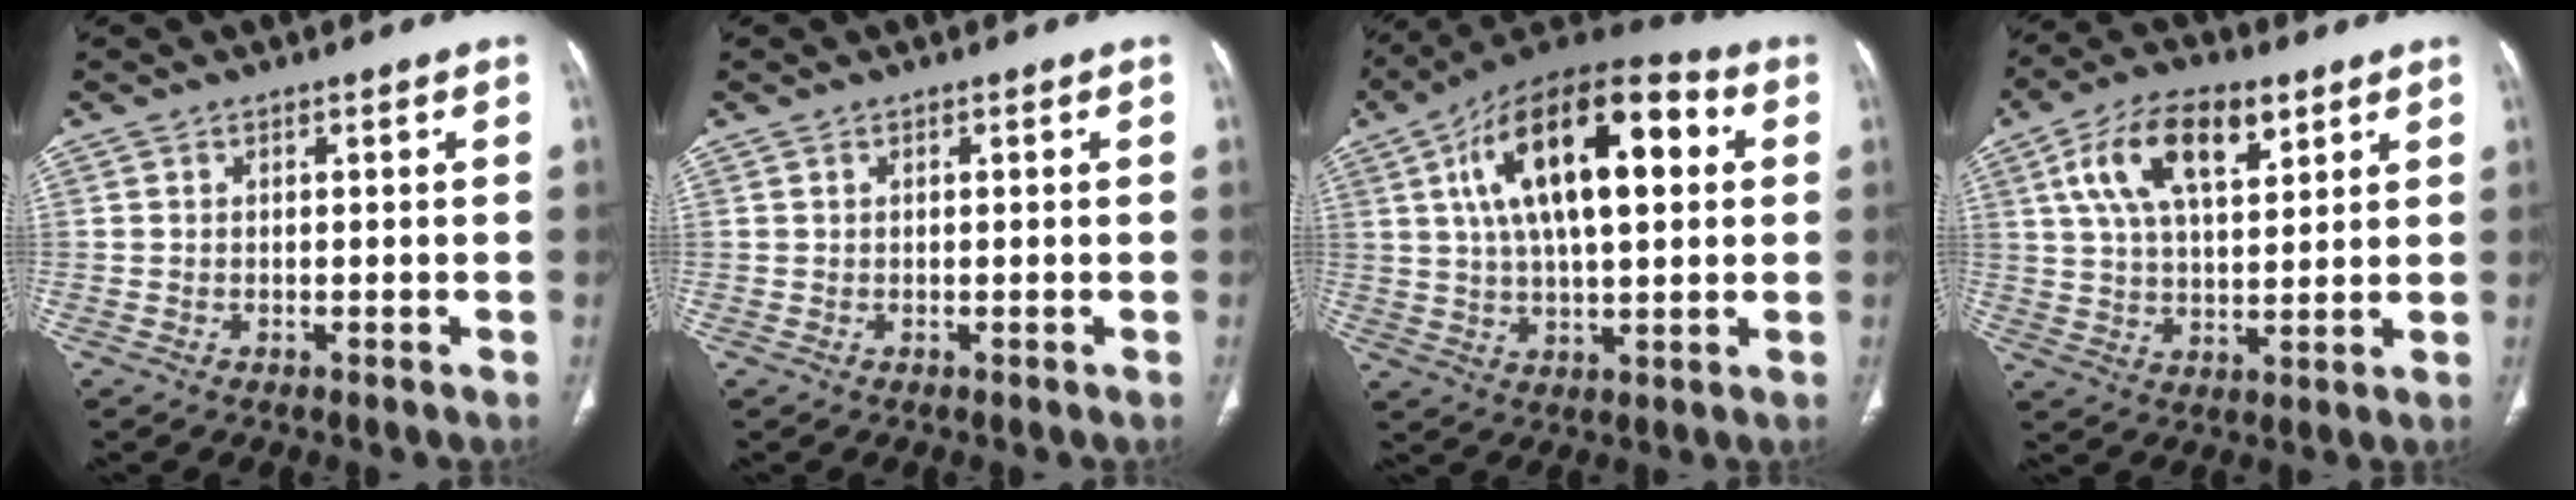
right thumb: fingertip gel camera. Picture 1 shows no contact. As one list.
[{"total": 0.0}, {"total": 22.8, "force": [5.8, 10.0, 19.7], "torque": [-0.316, 0.016, 0.086]}, {"total": 14.5, "force": [6.4, 7.0, 10.9], "torque": [-0.180, -0.004, 0.114]}]